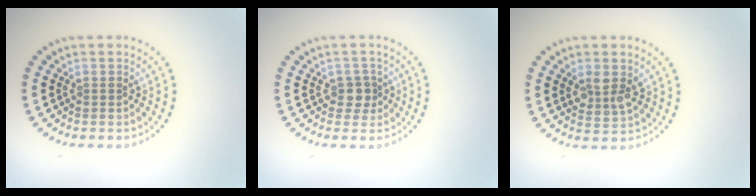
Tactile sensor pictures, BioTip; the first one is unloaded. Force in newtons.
{"total": 1.7, "press": 1.5, "slide": 0.9}
{"total": 2.7, "press": 2.6, "slide": 0.8}